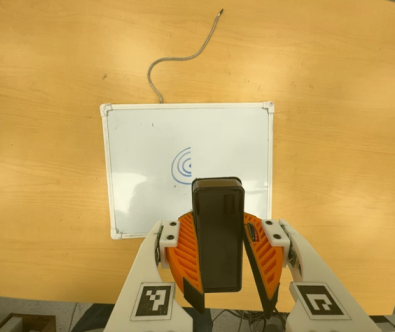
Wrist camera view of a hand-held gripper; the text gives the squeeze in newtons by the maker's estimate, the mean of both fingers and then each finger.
{"total": 8.7, "left": 8.8, "right": 8.6}